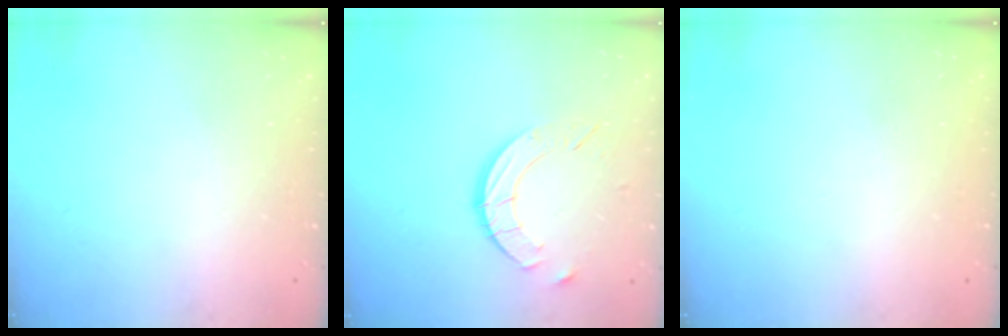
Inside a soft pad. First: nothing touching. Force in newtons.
{"total": 9.0, "press": 9.0, "slide": 0.7}
{"total": 0.0}